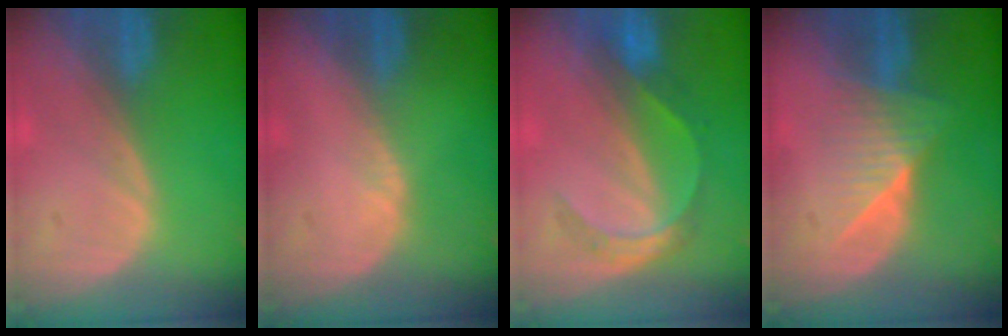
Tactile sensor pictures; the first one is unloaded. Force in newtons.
{"total": 0.7, "press": 0.4, "slide": 0.5}
{"total": 5.0, "press": 4.8, "slide": 1.2}
{"total": 6.3, "press": 5.6, "slide": 2.9}